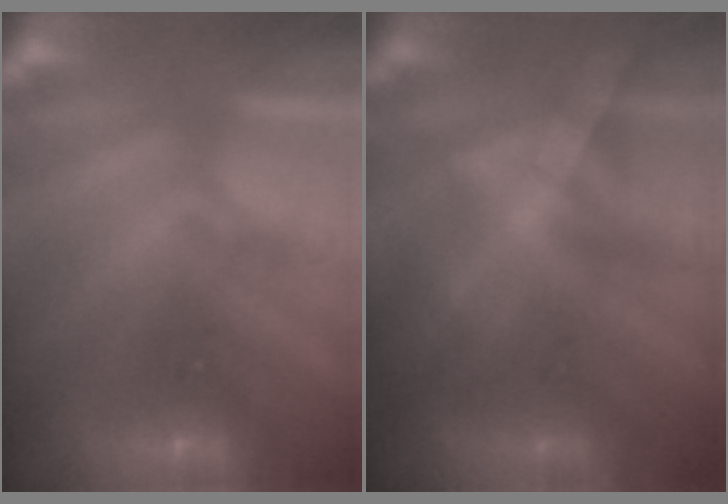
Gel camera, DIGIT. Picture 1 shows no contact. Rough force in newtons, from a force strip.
{"total": 4.6}